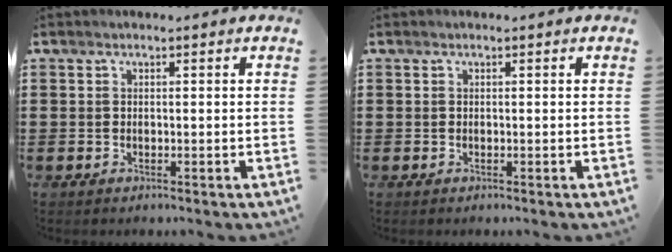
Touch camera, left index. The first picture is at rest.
{"total": 0.0}